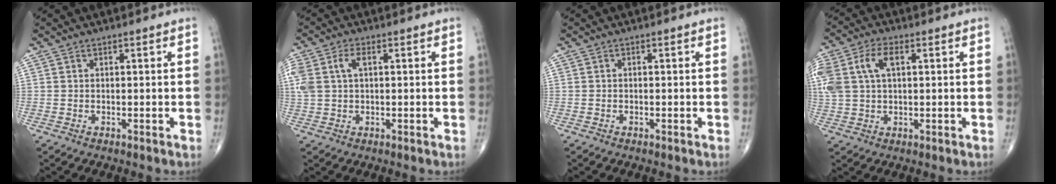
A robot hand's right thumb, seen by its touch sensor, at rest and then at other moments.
{"total": 7.3, "force": [2.1, 4.3, 5.6], "torque": [-0.145, 0.019, 0.046]}
{"total": 0.0}
{"total": 12.3, "force": [3.6, 7.3, 9.2], "torque": [-0.233, 0.016, 0.070]}